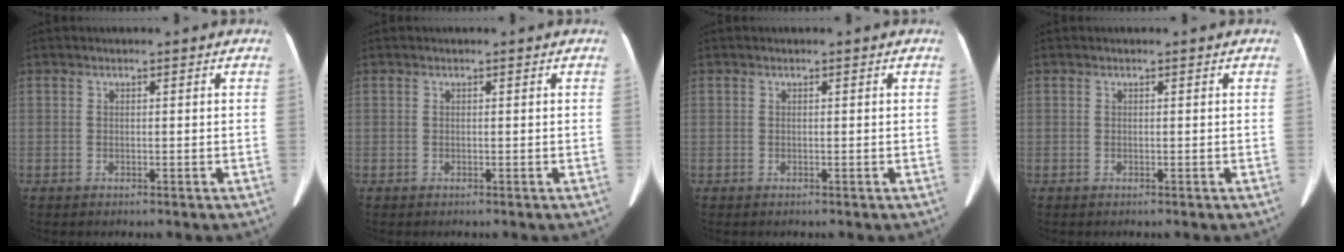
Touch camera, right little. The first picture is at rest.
{"total": 0.0}
{"total": 0.0}
{"total": 0.0}